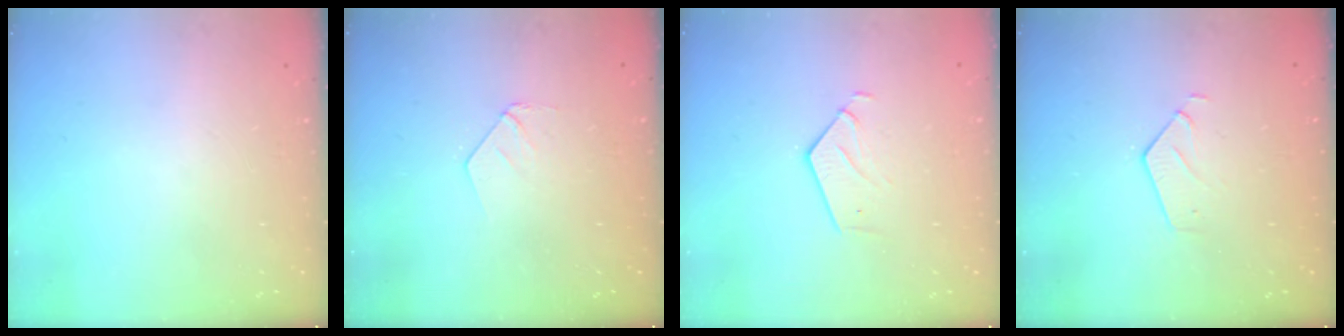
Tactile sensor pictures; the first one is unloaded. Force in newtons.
{"total": 3.4, "press": 3.4, "slide": 0.2}
{"total": 3.0, "press": 3.0, "slide": 0.2}
{"total": 2.6, "press": 2.6, "slide": 0.2}